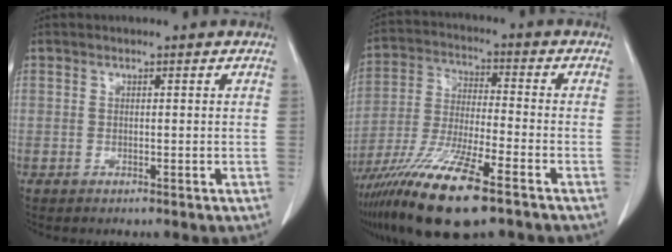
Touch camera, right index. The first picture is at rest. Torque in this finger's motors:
{"motor_torque": [1.06, -1.08, 1.05, 0.21]}